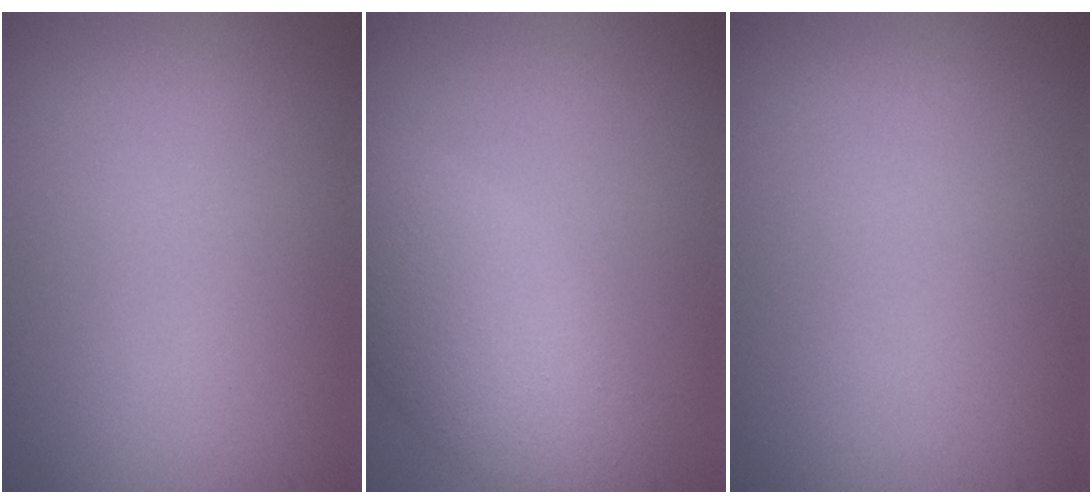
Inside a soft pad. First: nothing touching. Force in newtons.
{"total": 6.4, "press": 6.4, "slide": 0.6}
{"total": 0.0}